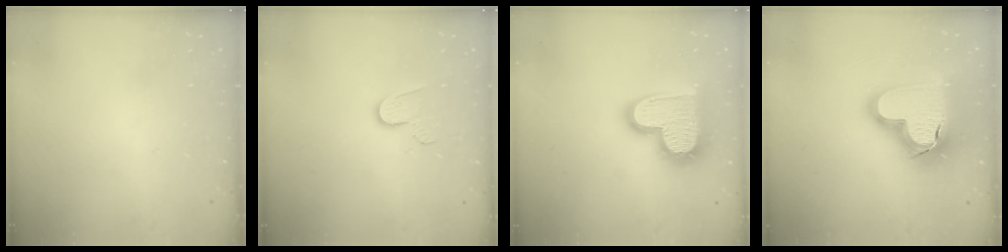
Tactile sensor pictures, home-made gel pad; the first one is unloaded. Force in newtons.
{"total": 6.3, "press": 6.3, "slide": 0.5}
{"total": 20.7, "press": 20.7, "slide": 1.5}
{"total": 22.8, "press": 22.6, "slide": 2.2}